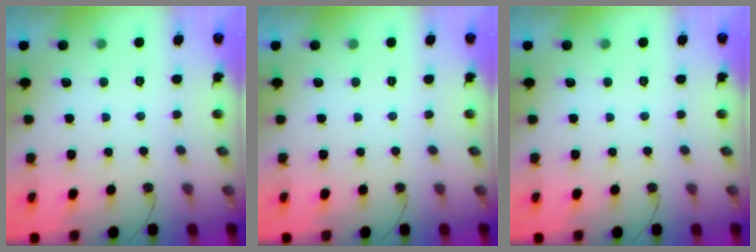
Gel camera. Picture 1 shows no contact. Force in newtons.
{"total": 0.0}
{"total": 0.0}